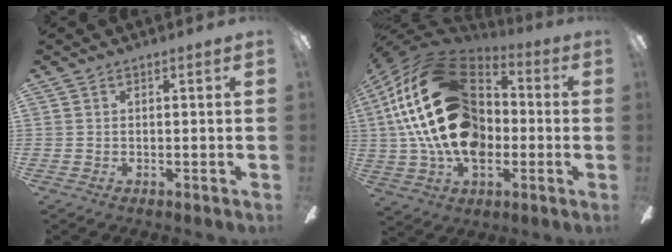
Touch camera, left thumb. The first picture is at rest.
{"total": 30.0, "force": [2.8, 20.2, 22.0], "torque": [-0.439, 0.021, 0.055]}